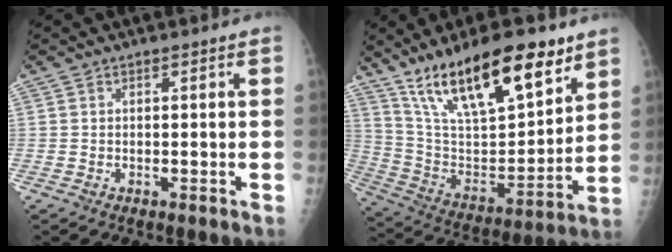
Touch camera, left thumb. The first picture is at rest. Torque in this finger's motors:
{"motor_torque": [2.12, 1.98, 1.37, -1.39, 0.26]}